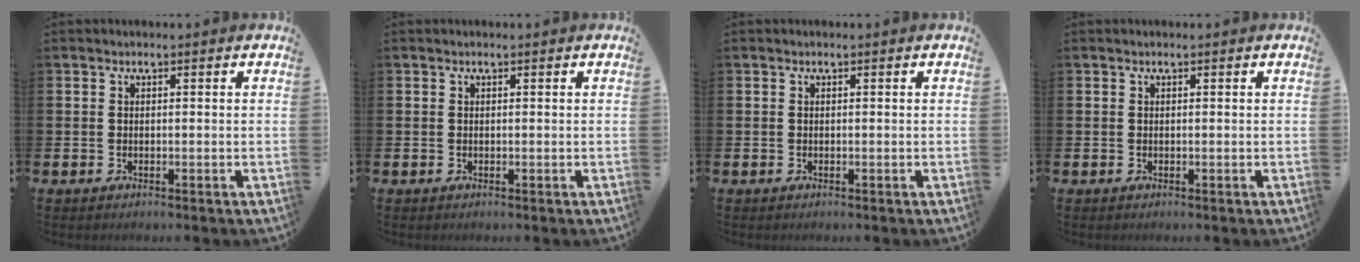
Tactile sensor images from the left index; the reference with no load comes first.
{"total": 0.0}
{"total": 0.0}
{"total": 0.0}